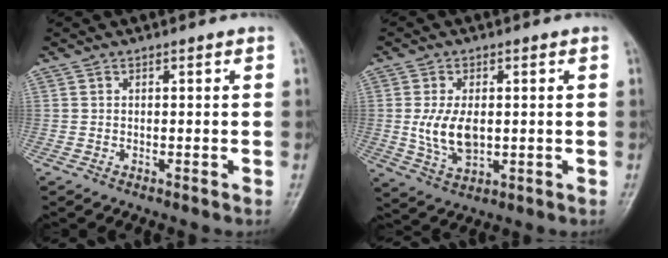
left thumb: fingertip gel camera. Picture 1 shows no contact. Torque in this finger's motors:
{"motor_torque": [0.00, 0.68, 1.11, -0.27, 0.09]}